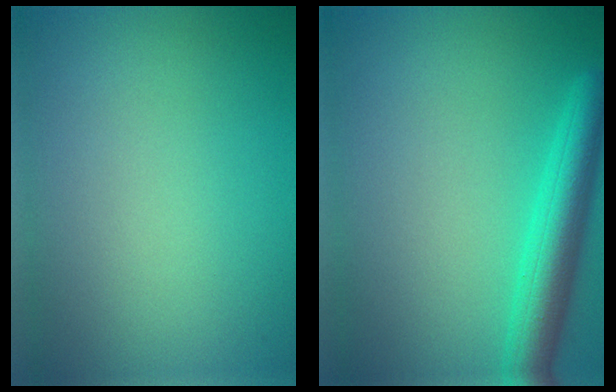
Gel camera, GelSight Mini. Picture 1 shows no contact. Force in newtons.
{"total": 4.9, "press": 4.9, "slide": 0.3}